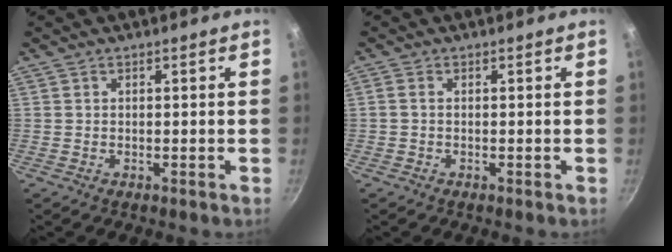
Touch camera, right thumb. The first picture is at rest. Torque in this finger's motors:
{"motor_torque": [0.20, -0.32, -0.30, 0.02, -0.03]}